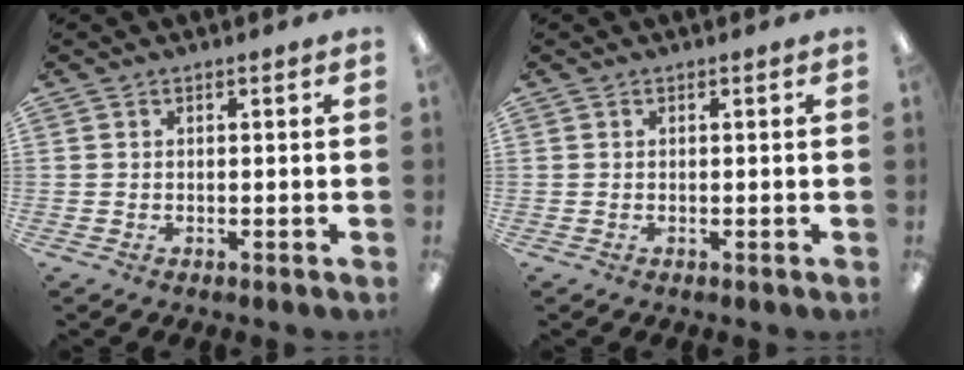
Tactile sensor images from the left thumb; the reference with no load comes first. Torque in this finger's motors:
{"motor_torque": [-0.08, -0.31, -0.08, 0.13, 0.02]}